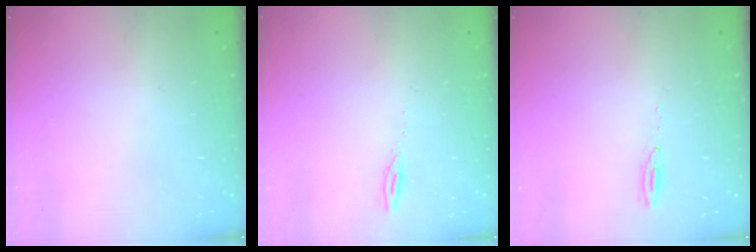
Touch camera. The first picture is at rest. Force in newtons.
{"total": 2.7, "press": 2.7, "slide": 0.2}
{"total": 11.2, "press": 5.8, "slide": 9.6}